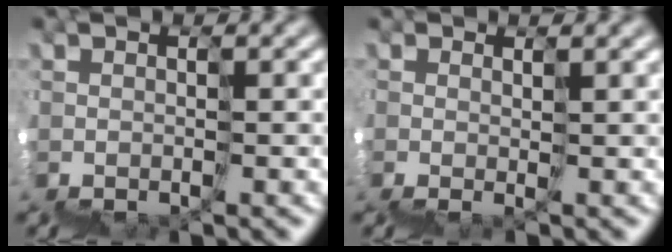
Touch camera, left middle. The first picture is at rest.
{"total": 1.5, "force": [0.7, 0.3, 1.3], "torque": [-0.009, 0.000, 0.016]}